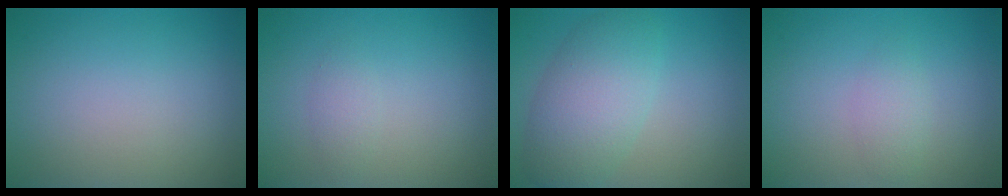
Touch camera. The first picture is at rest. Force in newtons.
{"total": 1.1, "press": 1.1, "slide": 0.0}
{"total": 5.6, "press": 5.6, "slide": 0.2}
{"total": 1.5, "press": 1.5, "slide": 0.0}